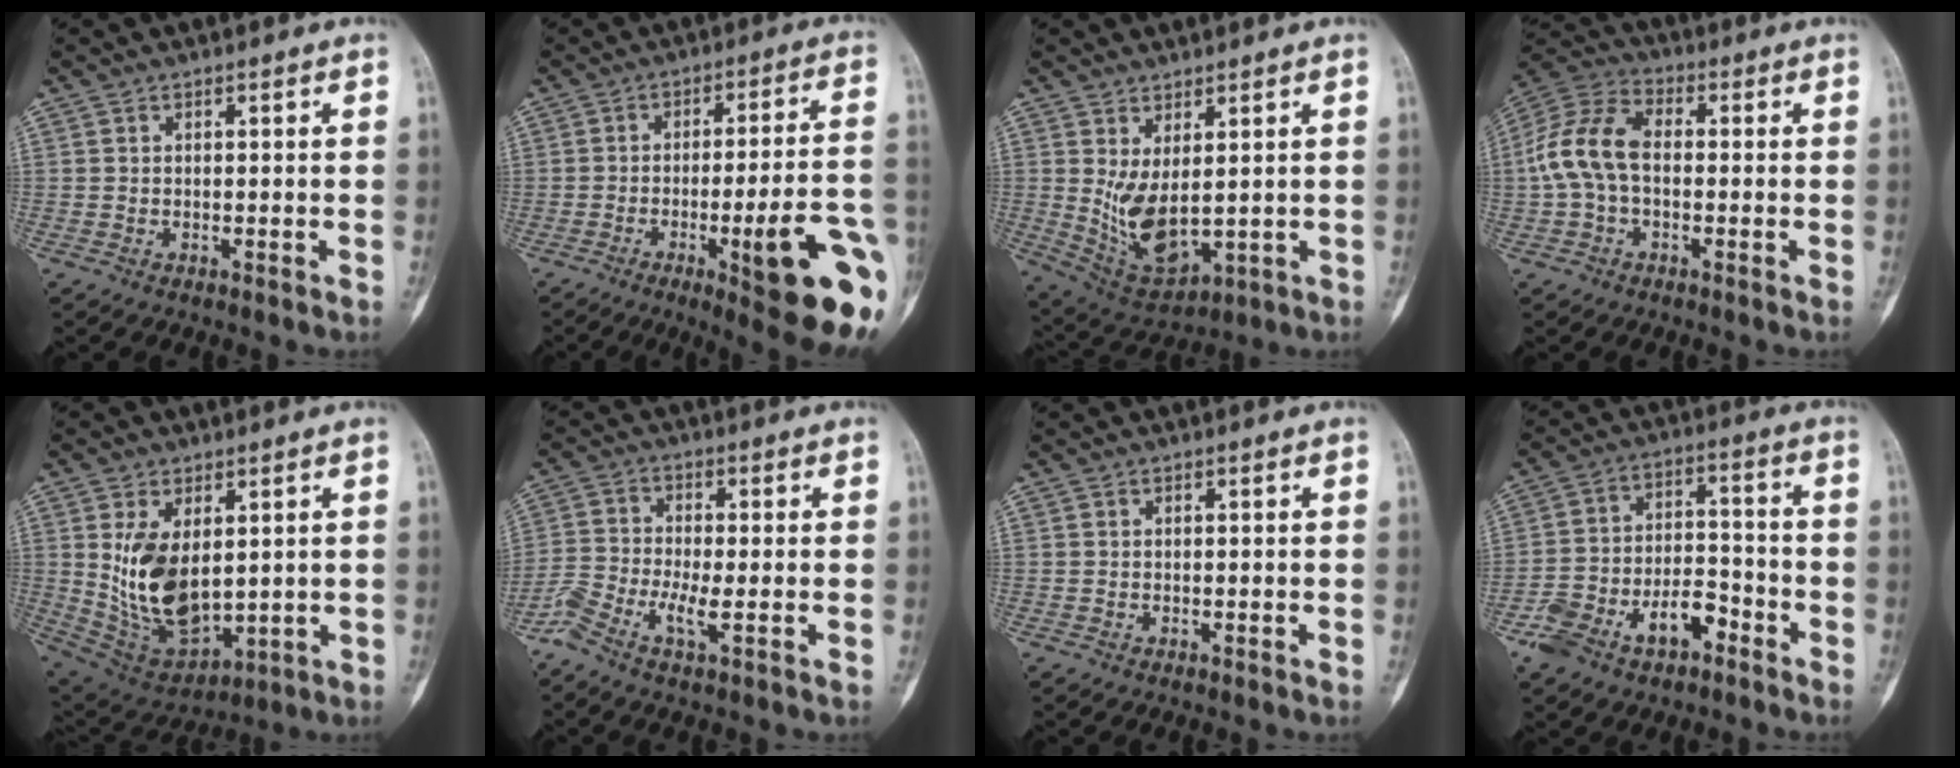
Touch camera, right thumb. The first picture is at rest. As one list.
[{"total": 19.3, "force": [-6.6, 3.4, 17.8], "torque": [-0.194, 0.014, -0.077]}, {"total": 9.5, "force": [1.2, 4.6, 8.2], "torque": [-0.141, -0.023, 0.048]}, {"total": 11.6, "force": [-0.6, 7.4, 9.0], "torque": [-0.185, 0.034, -0.020]}, {"total": 14.3, "force": [2.1, 8.2, 11.5], "torque": [-0.189, -0.017, 0.066]}, {"total": 5.9, "force": [-2.8, 1.3, 5.0], "torque": [-0.124, 0.014, -0.063]}, {"total": 0.0}, {"total": 12.1, "force": [-6.6, 6.4, 7.9], "torque": [-0.137, 0.053, -0.112]}]